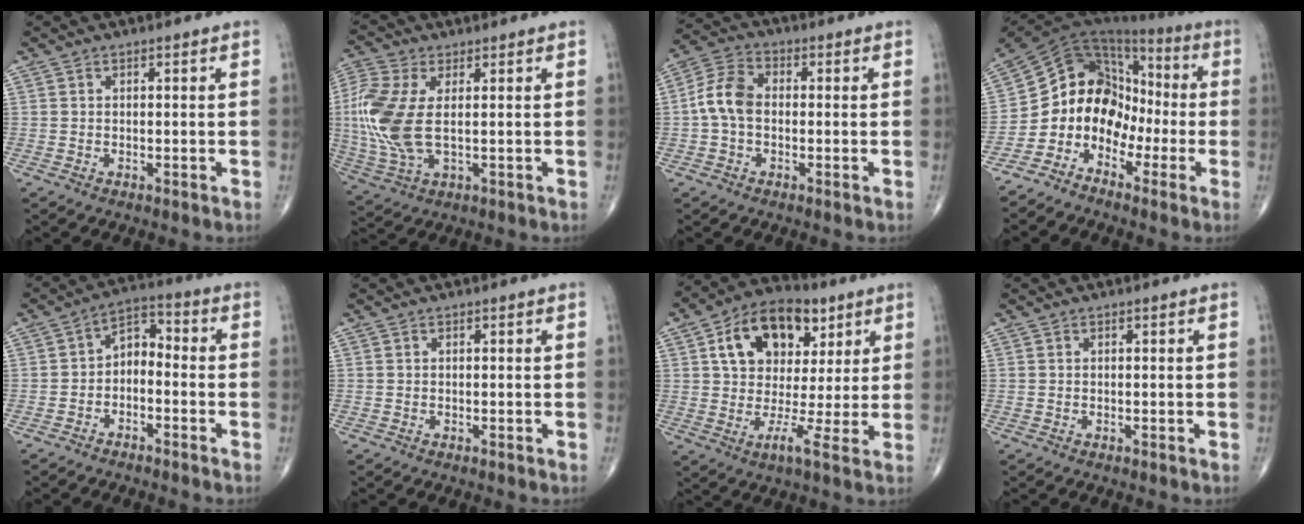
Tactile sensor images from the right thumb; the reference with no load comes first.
{"total": 13.4, "force": [0.8, 6.6, 11.6], "torque": [-0.294, -0.003, 0.020]}
{"total": 7.3, "force": [-0.5, 5.0, 5.3], "torque": [-0.102, 0.023, -0.021]}
{"total": 12.2, "force": [-4.9, 9.5, 5.9], "torque": [-0.066, 0.089, -0.099]}
{"total": 5.9, "force": [-2.1, 3.8, 4.1], "torque": [-0.050, 0.040, -0.049]}
{"total": 0.0}
{"total": 16.3, "force": [6.4, 10.2, 11.0], "torque": [-0.144, -0.002, 0.099]}
{"total": 0.0}